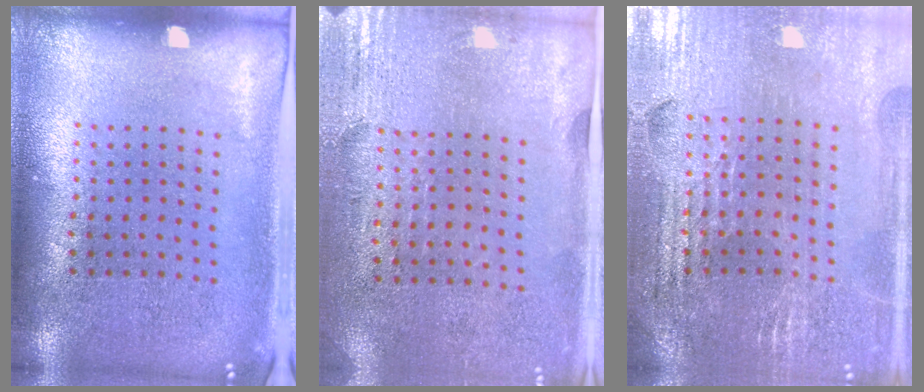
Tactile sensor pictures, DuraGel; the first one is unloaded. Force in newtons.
{"total": 2.9, "press": 2.5, "slide": 1.5}
{"total": 2.9, "press": 2.9, "slide": 0.5}